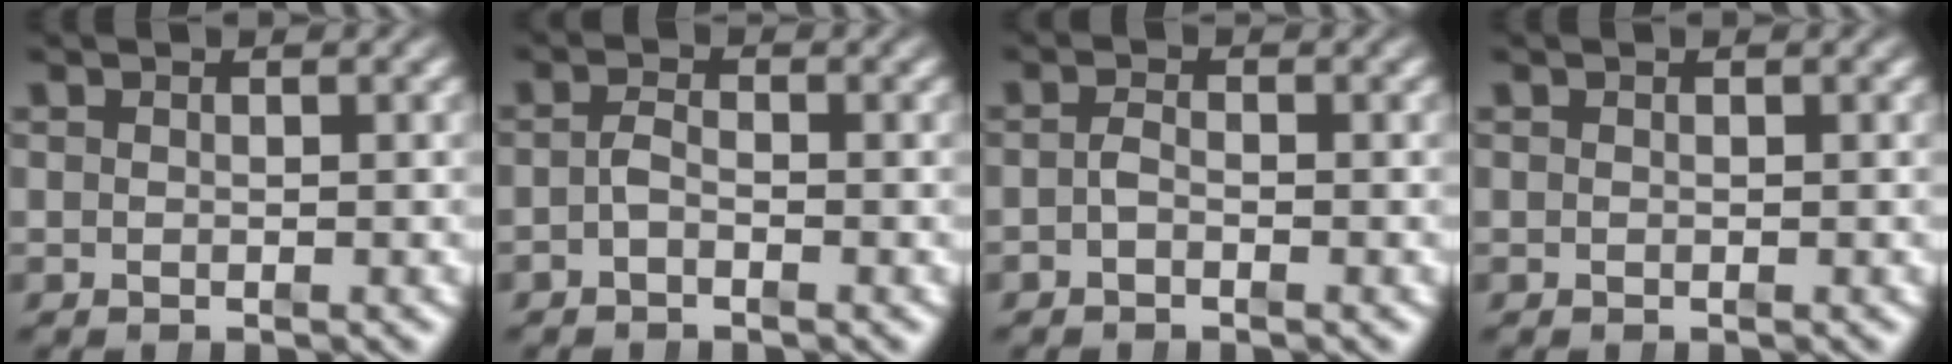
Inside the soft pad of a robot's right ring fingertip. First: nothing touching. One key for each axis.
{"total": 1.5, "fx": -1.1, "fy": 0.7, "fz": 0.9, "tx": -0.025, "ty": -0.010, "tz": -0.018}
{"total": 1.3, "fx": -0.9, "fy": 0.5, "fz": 0.6, "tx": -0.019, "ty": -0.010, "tz": -0.016}
{"total": 0.0}